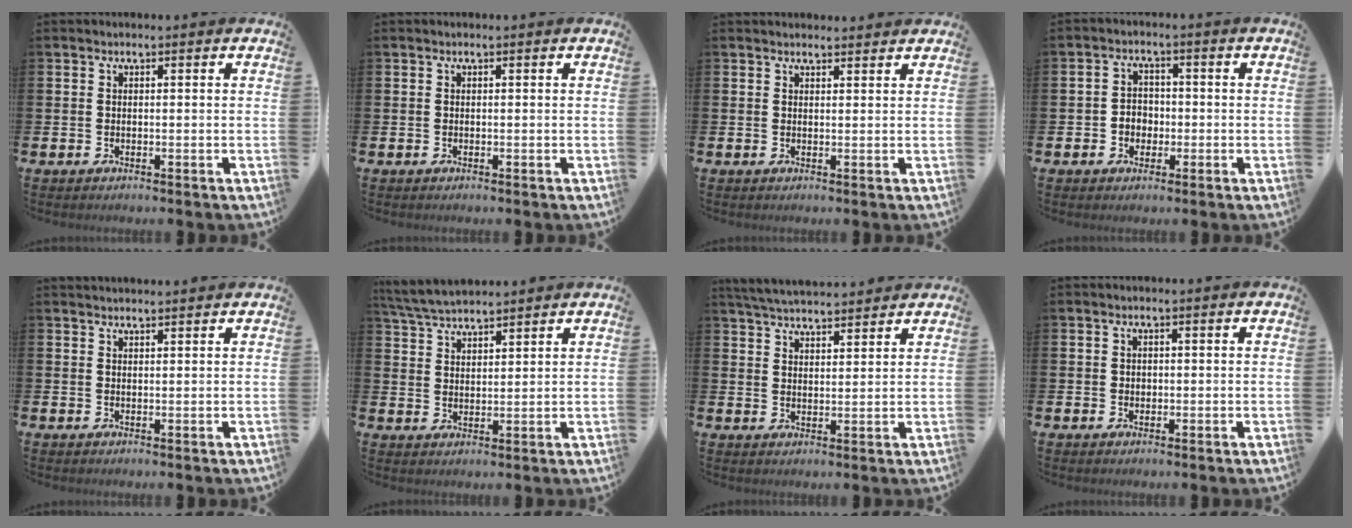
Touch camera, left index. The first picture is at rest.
{"total": 0.0}
{"total": 1.6, "force": [1.5, 0.3, 0.0], "torque": [0.005, -0.004, 0.027]}
{"total": 2.8, "force": [-0.8, 2.5, 1.0], "torque": [-0.012, 0.003, -0.024]}
{"total": 1.5, "force": [1.5, 0.0, 0.1], "torque": [0.005, -0.008, 0.027]}
{"total": 4.7, "force": [4.6, 0.6, 0.9], "torque": [-0.036, -0.018, 0.085]}
{"total": 4.8, "force": [4.7, 0.5, 0.4], "torque": [-0.026, -0.022, 0.086]}
{"total": 0.9, "force": [0.4, 0.7, 0.3], "torque": [0.008, 0.000, 0.003]}